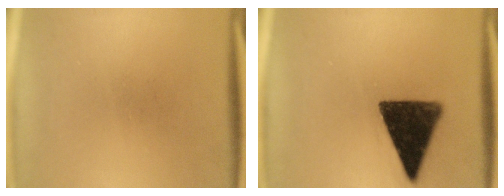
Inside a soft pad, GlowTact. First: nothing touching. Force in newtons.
{"total": 14.3}